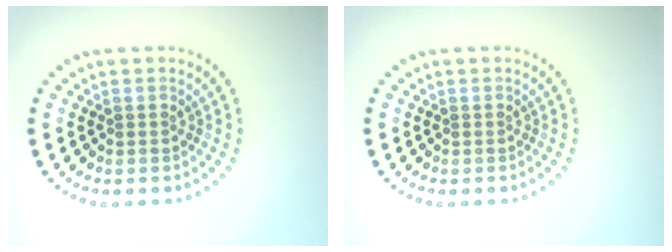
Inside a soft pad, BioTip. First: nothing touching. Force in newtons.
{"total": 0.0}